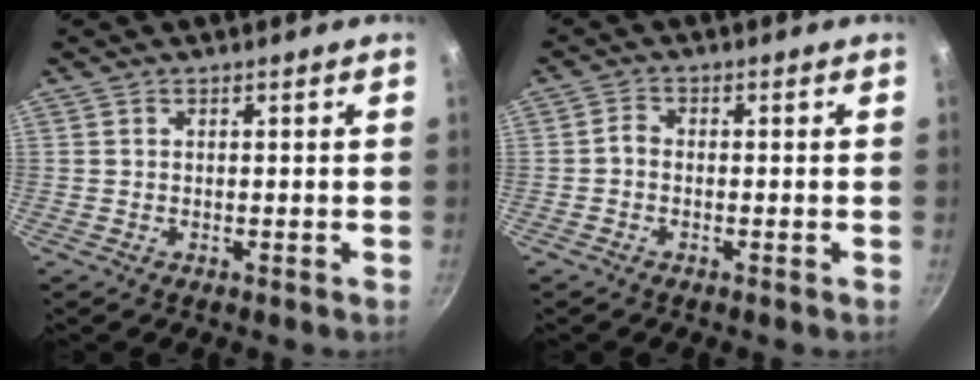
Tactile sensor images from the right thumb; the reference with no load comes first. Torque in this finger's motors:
{"motor_torque": [0.18, 0.12, 0.12, 0.25, 0.01]}